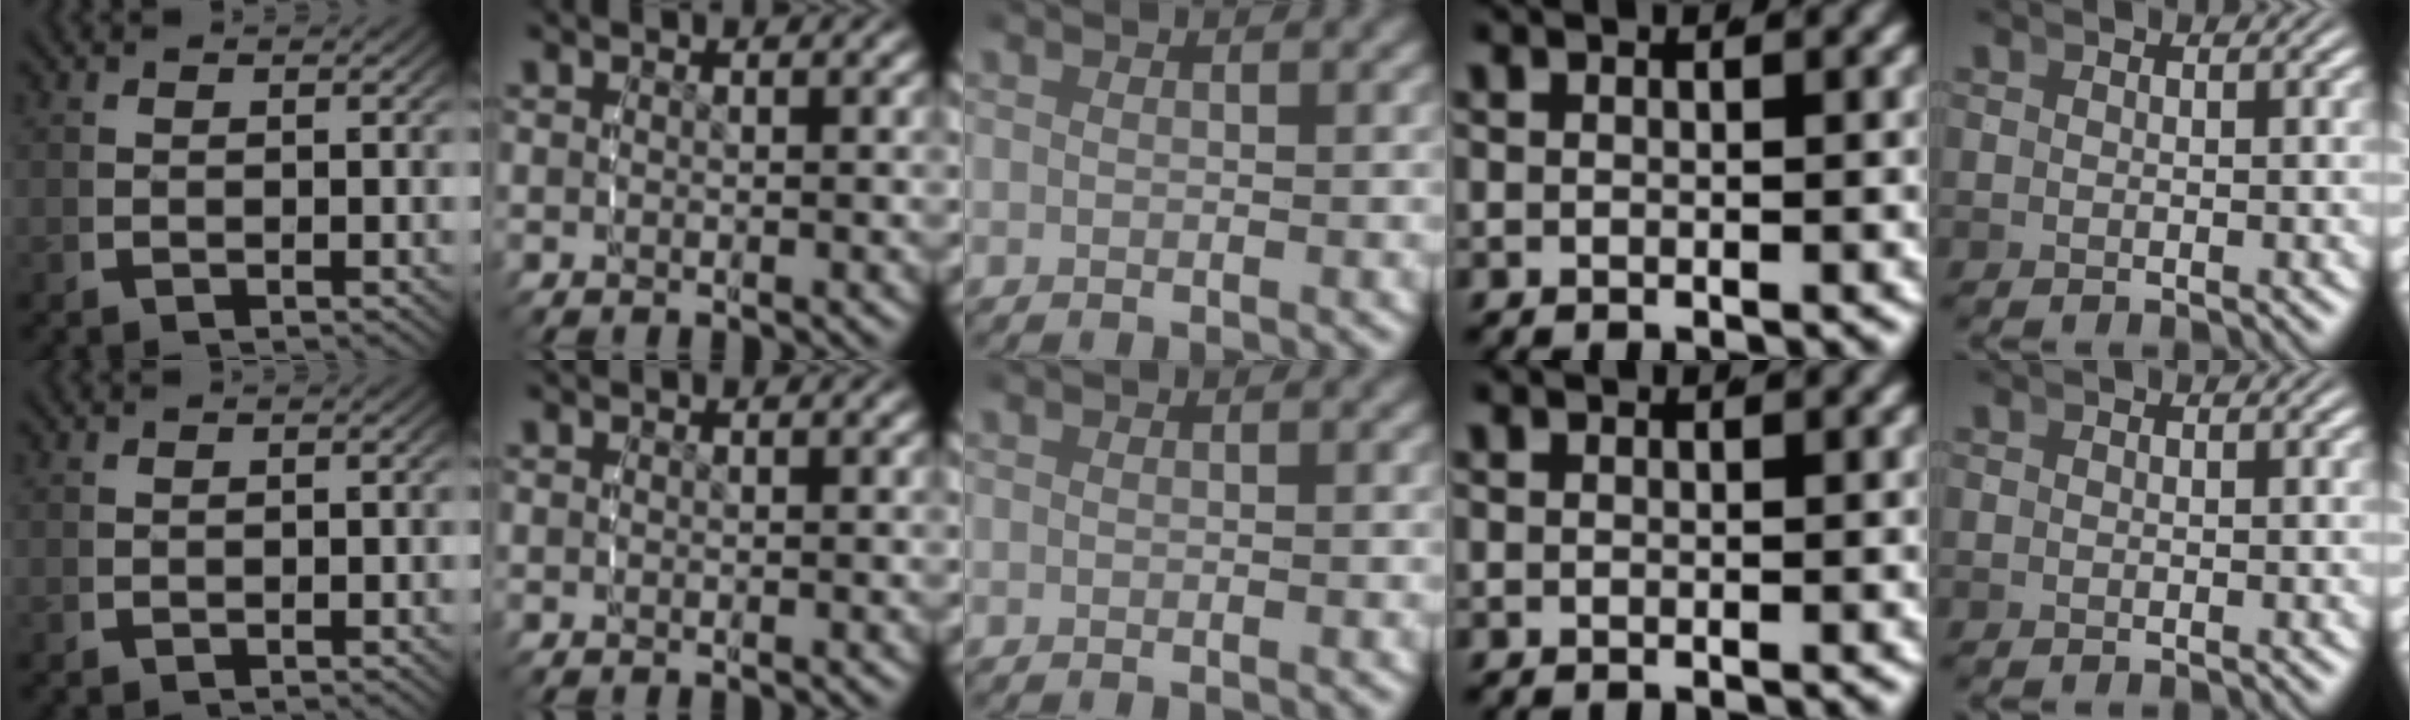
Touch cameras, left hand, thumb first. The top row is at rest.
{"thumb": {"total": 0.6, "force": [-0.4, 0.2, 0.4], "torque": [-0.002, 0.001, -0.008]}}